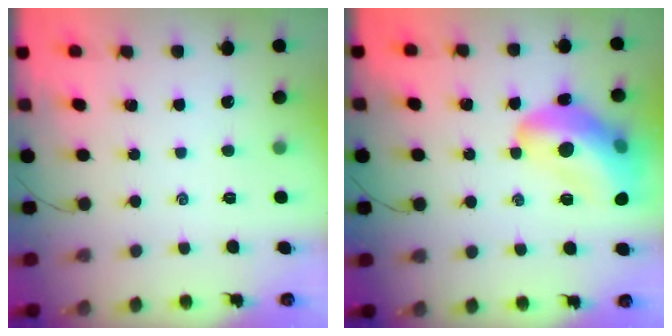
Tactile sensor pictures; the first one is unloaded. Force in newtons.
{"total": 18.0, "press": 17.8, "slide": 2.2}